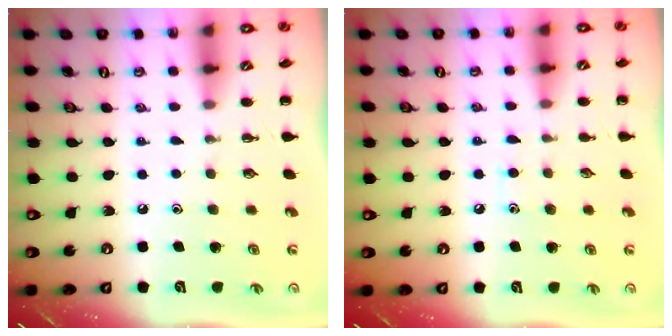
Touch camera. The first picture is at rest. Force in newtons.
{"total": 6.0, "press": 5.6, "slide": 2.1}